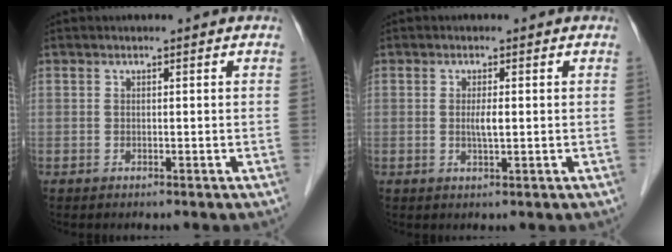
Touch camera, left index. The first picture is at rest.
{"total": 1.8, "force": [0.0, 0.2, 1.8], "torque": [-0.038, -0.002, 0.001]}